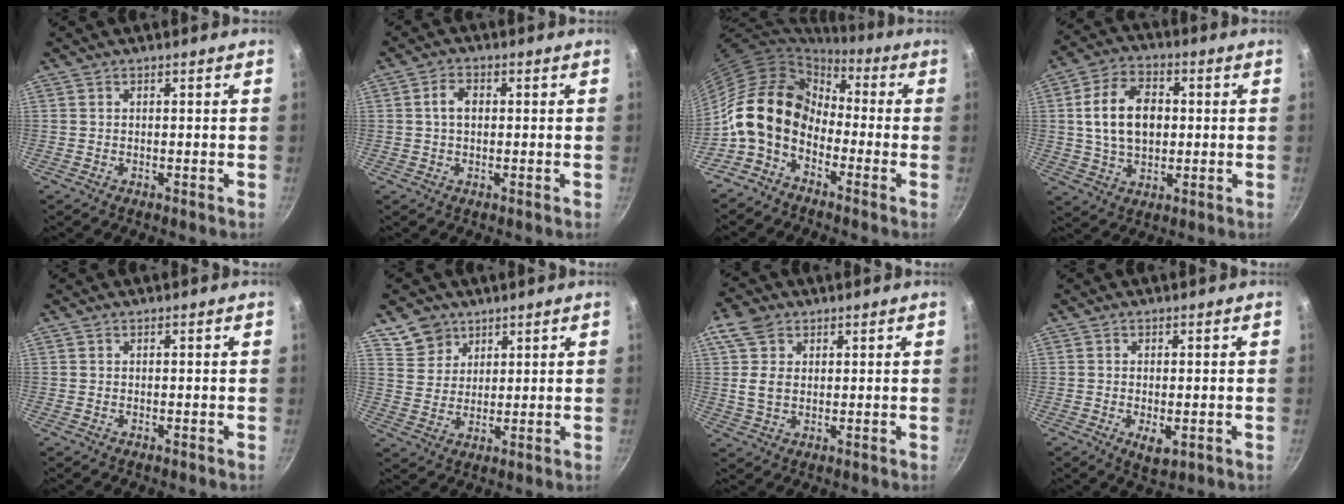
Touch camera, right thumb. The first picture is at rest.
{"total": 3.6, "force": [0.4, 2.4, 2.6], "torque": [-0.038, 0.009, 0.003]}
{"total": 12.6, "force": [-2.1, 9.3, 8.2], "torque": [-0.120, 0.034, -0.058]}
{"total": 12.9, "force": [1.3, 8.6, 9.5], "torque": [-0.146, 0.012, 0.017]}
{"total": 0.0}
{"total": 6.8, "force": [4.5, 5.0, 1.2], "torque": [0.003, -0.008, 0.090]}
{"total": 7.5, "force": [2.3, 5.4, 4.6], "torque": [-0.074, -0.001, 0.039]}
{"total": 3.7, "force": [-0.9, 1.8, 3.1], "torque": [-0.051, -0.012, -0.009]}